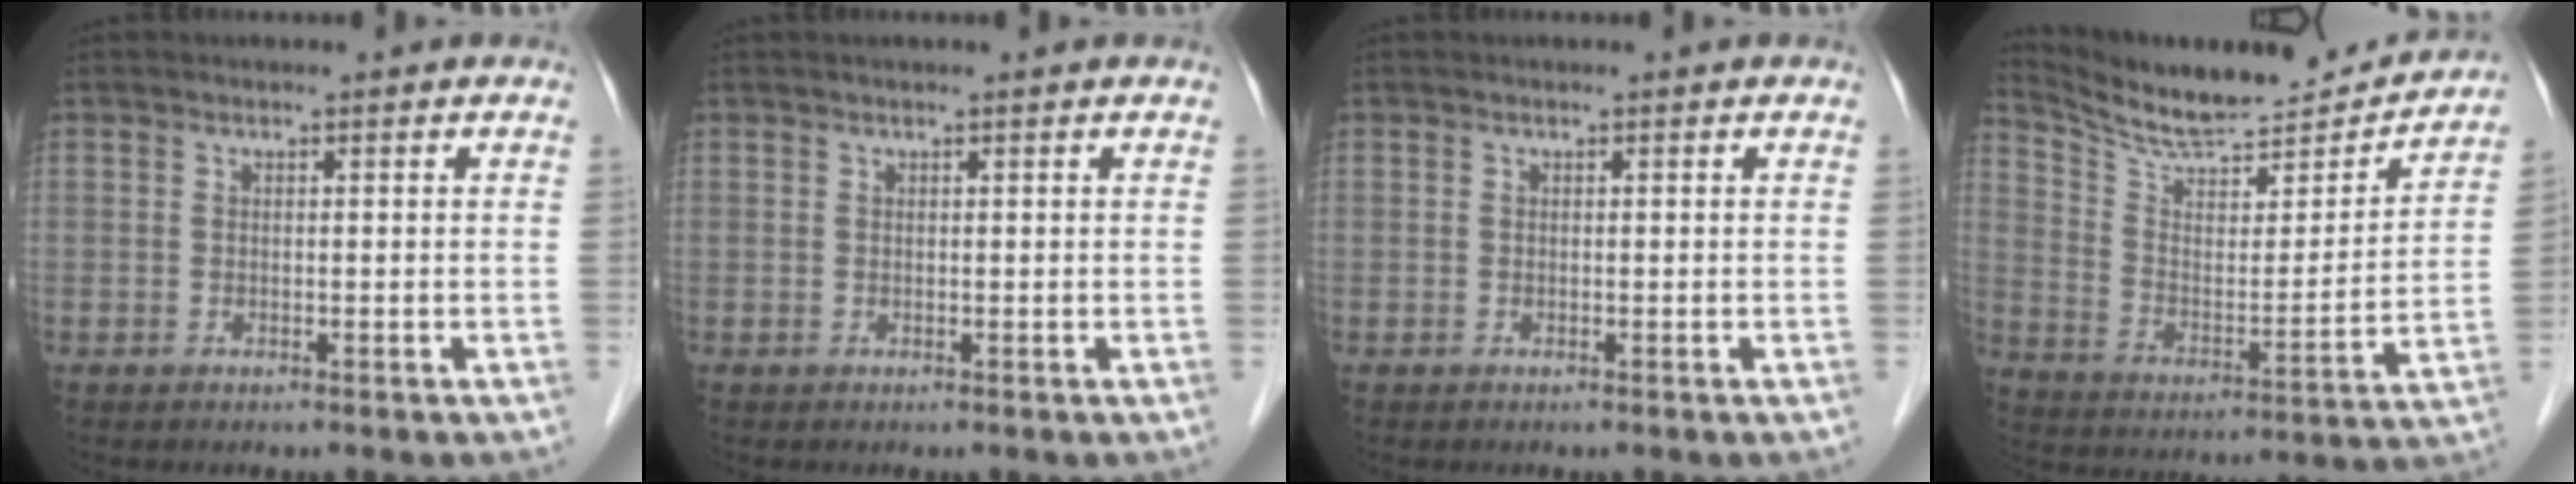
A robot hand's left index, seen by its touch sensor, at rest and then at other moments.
{"total": 0.5, "force": [0.3, -0.1, 0.4], "torque": [-0.007, 0.002, 0.010]}
{"total": 0.0}
{"total": 19.5, "force": [18.5, 2.5, 5.8], "torque": [-0.103, -0.037, 0.280]}